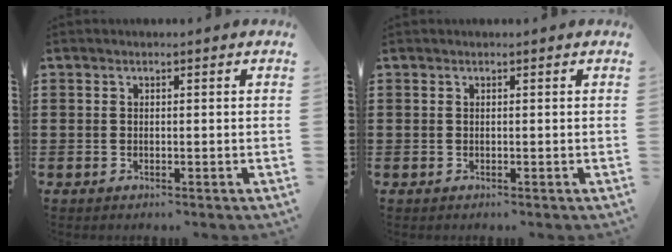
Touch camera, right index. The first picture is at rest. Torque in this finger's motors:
{"motor_torque": [0.31, 0.92, -0.24, 0.00]}